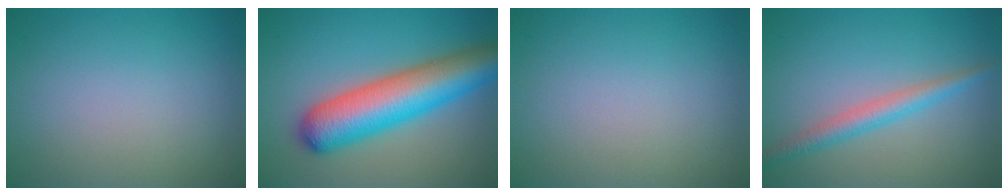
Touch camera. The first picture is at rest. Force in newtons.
{"total": 9.7, "press": 9.7, "slide": 0.3}
{"total": 0.0}
{"total": 2.7, "press": 2.7, "slide": 0.1}